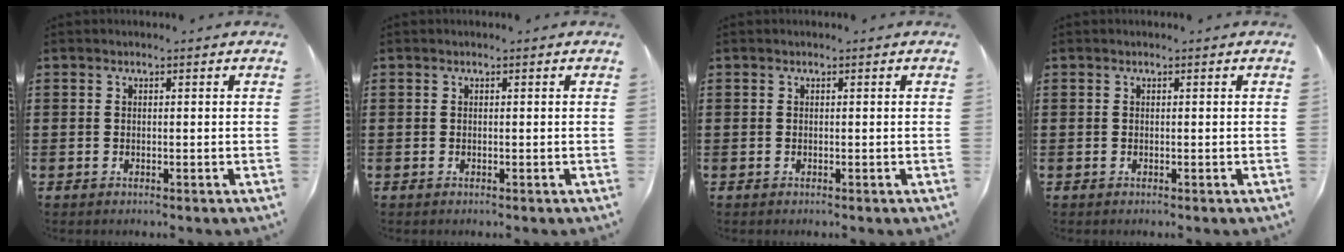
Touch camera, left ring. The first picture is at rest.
{"total": 0.0}
{"total": 0.0}
{"total": 0.0}